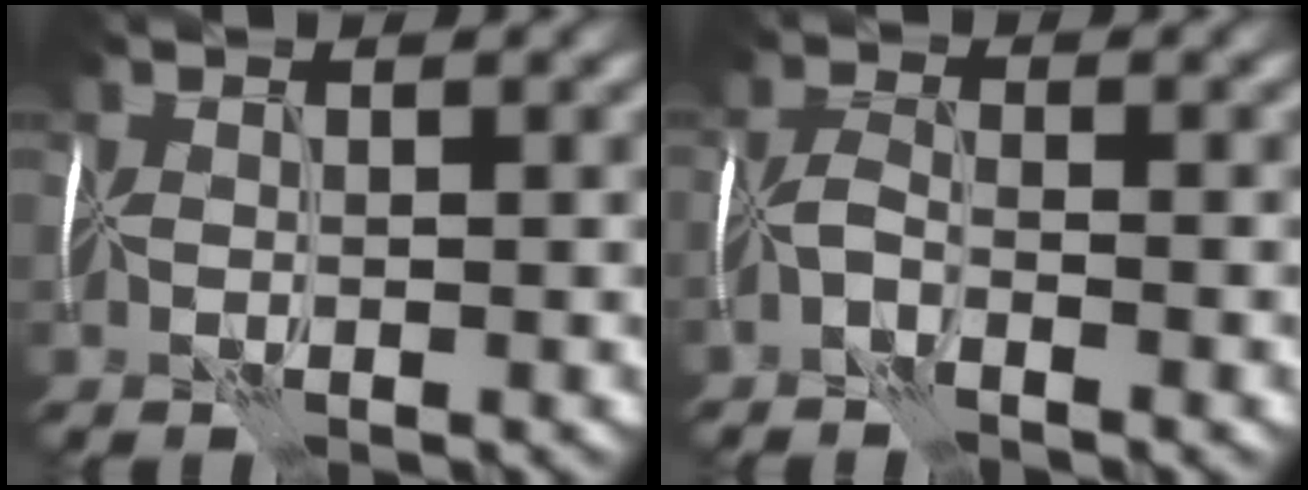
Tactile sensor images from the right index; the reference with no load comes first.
{"total": 1.7, "force": [-1.1, 0.4, 1.2], "torque": [-0.026, 0.005, -0.029]}